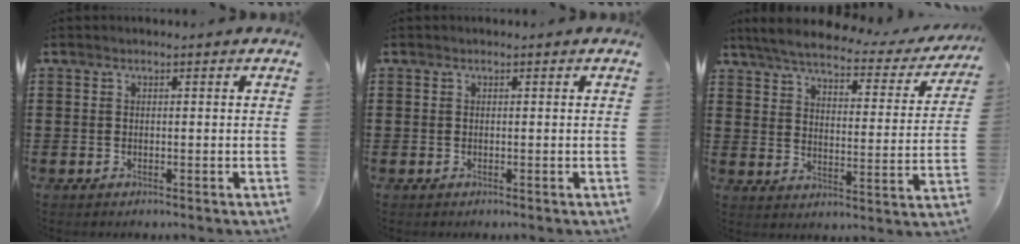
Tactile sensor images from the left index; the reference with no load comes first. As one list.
[{"total": 0.0}, {"total": 5.1, "force": [4.6, 0.6, 2.2], "torque": [-0.067, -0.028, 0.073]}]